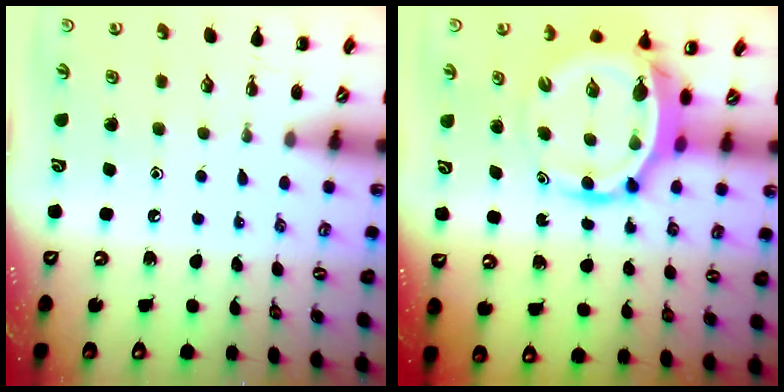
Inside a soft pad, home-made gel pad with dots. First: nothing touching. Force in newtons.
{"total": 7.0, "press": 6.7, "slide": 2.1}